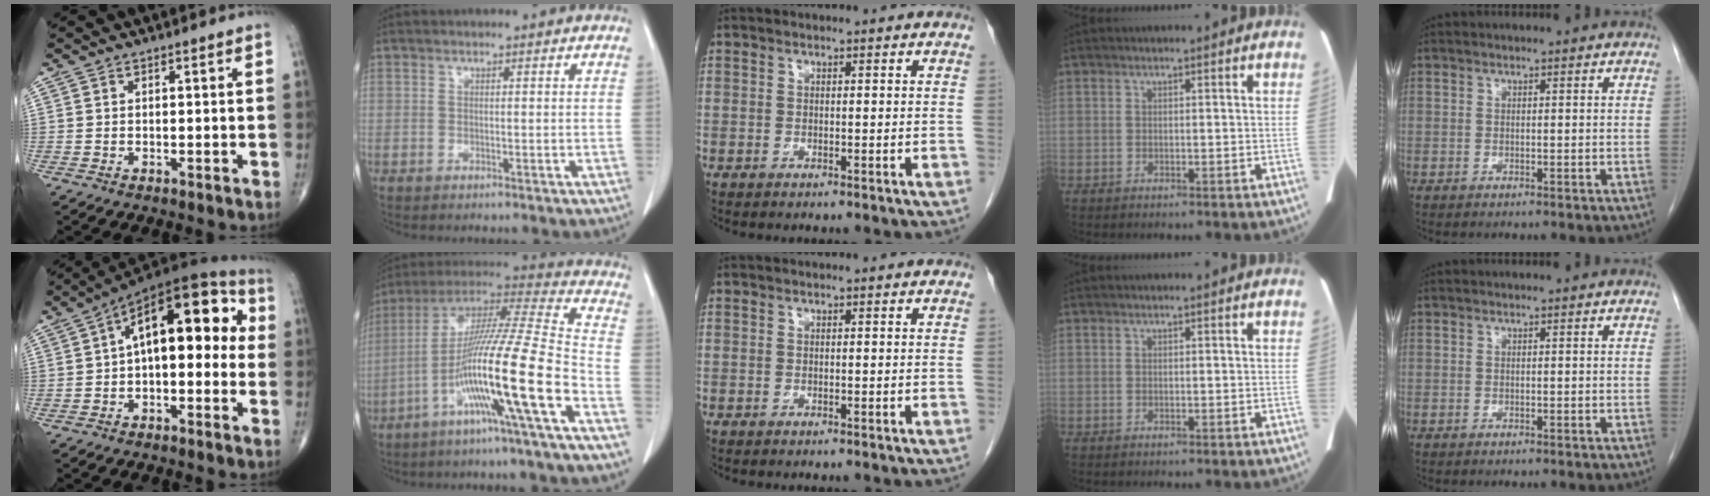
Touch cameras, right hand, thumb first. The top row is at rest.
{"thumb": {"total": 17.6, "force": [1.9, 8.6, 15.3], "torque": [-0.197, 0.045, 0.015]}, "index": {"total": 18.9, "force": [-7.7, -1.2, 17.2], "torque": [-0.315, -0.013, -0.144]}}